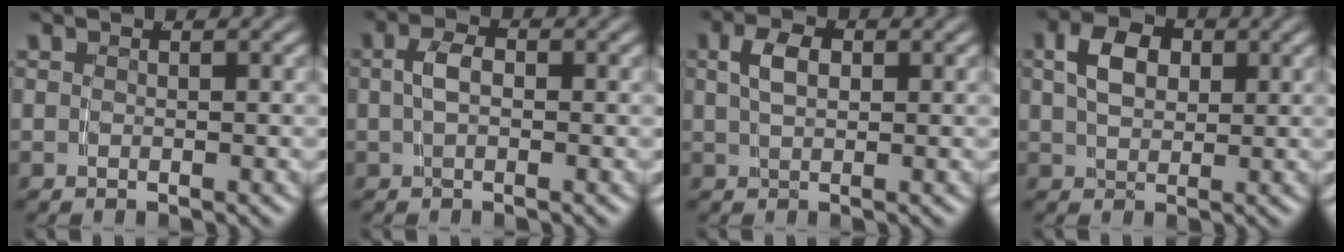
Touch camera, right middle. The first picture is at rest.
{"total": 2.3, "force": [0.4, 1.2, 1.9], "torque": [-0.033, 0.007, 0.002]}
{"total": 3.3, "force": [1.1, 1.9, 2.5], "torque": [-0.043, 0.005, 0.021]}
{"total": 4.6, "force": [1.7, 2.8, 3.1], "torque": [-0.049, 0.001, 0.031]}